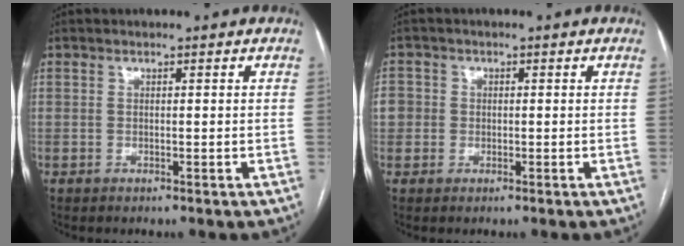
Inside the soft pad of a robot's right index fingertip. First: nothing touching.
{"total": 3.6, "force": [-0.1, 3.5, 0.9], "torque": [-0.018, 0.014, -0.002]}